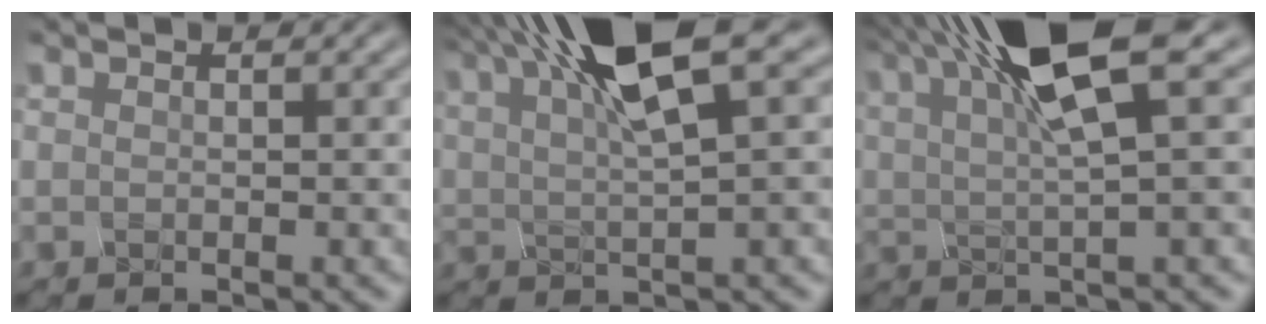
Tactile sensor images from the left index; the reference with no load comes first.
{"total": 7.8, "force": [4.5, 1.2, 6.2], "torque": [-0.097, 0.026, 0.095]}
{"total": 7.3, "force": [3.9, 0.8, 6.1], "torque": [-0.098, 0.021, 0.085]}